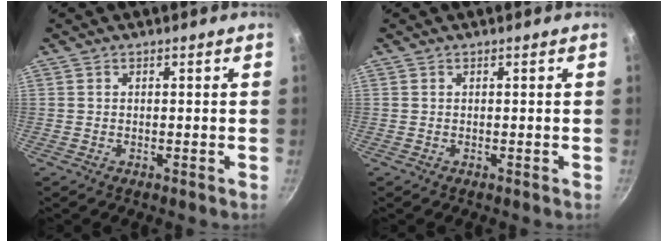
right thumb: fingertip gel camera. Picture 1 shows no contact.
{"total": 0.0}